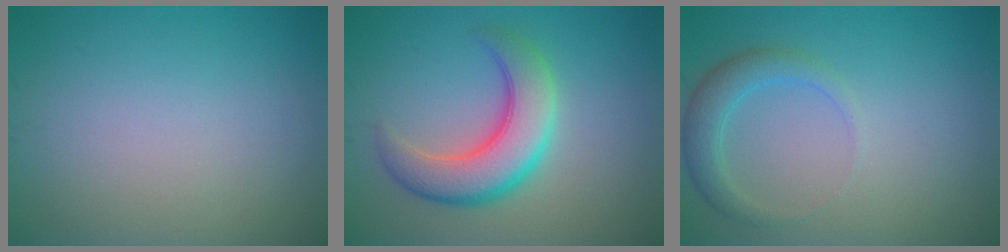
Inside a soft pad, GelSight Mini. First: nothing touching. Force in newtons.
{"total": 6.5, "press": 6.5, "slide": 0.4}
{"total": 2.6, "press": 2.6, "slide": 0.0}